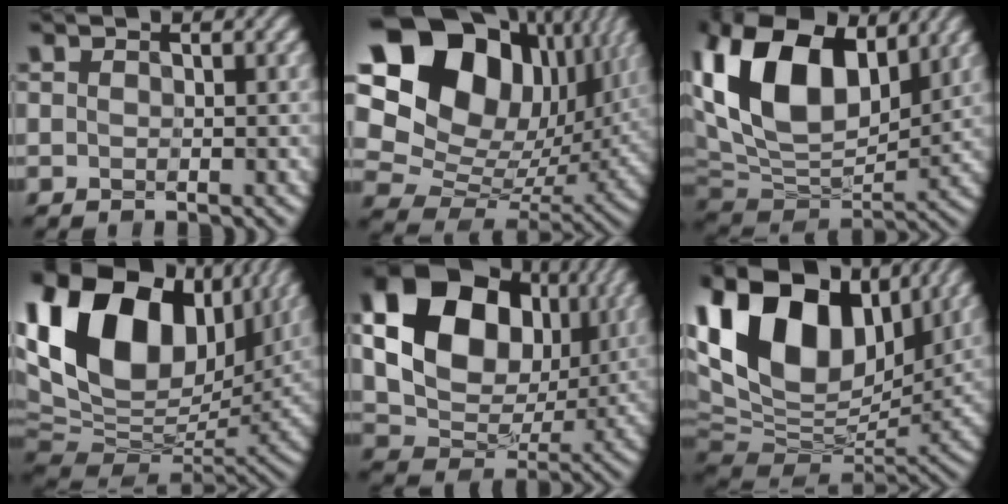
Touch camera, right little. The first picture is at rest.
{"total": 20.0, "force": [7.1, 14.7, 11.5], "torque": [-0.263, 0.044, 0.131]}
{"total": 15.0, "force": [4.8, 9.3, 10.7], "torque": [-0.233, 0.020, 0.085]}
{"total": 19.6, "force": [6.6, 12.9, 13.3], "torque": [-0.292, 0.034, 0.121]}
{"total": 15.7, "force": [4.2, 11.6, 9.7], "torque": [-0.197, 0.012, 0.085]}
{"total": 17.3, "force": [6.3, 11.2, 11.5], "torque": [-0.252, 0.041, 0.109]}